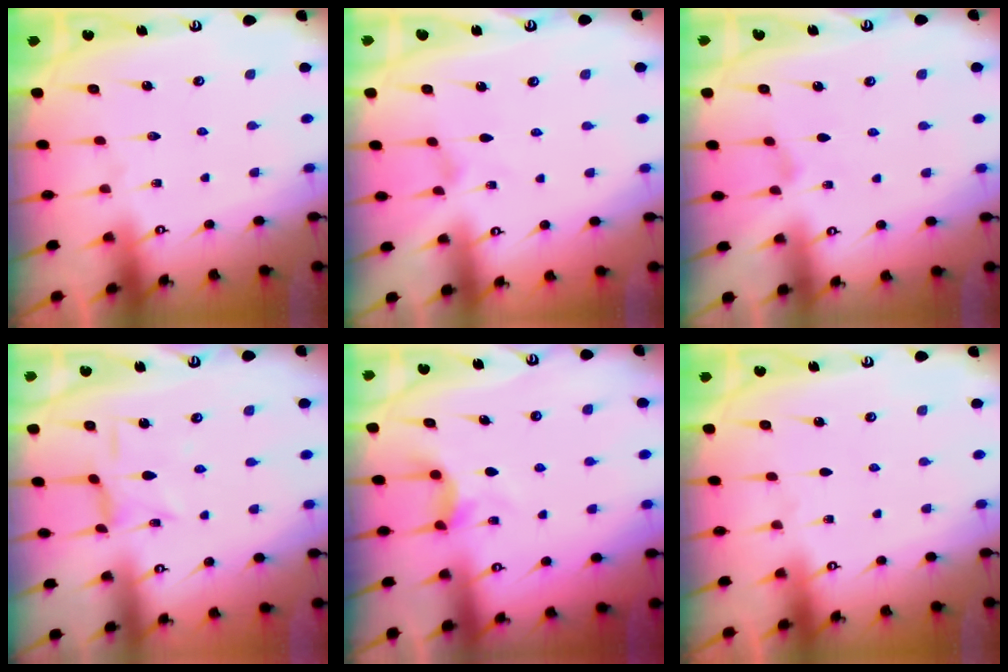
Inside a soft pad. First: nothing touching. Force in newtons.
{"total": 0.0}
{"total": 1.7, "press": 1.7, "slide": 0.3}
{"total": 2.6, "press": 2.5, "slide": 0.5}
{"total": 4.3, "press": 4.3, "slide": 0.6}
{"total": 0.0}